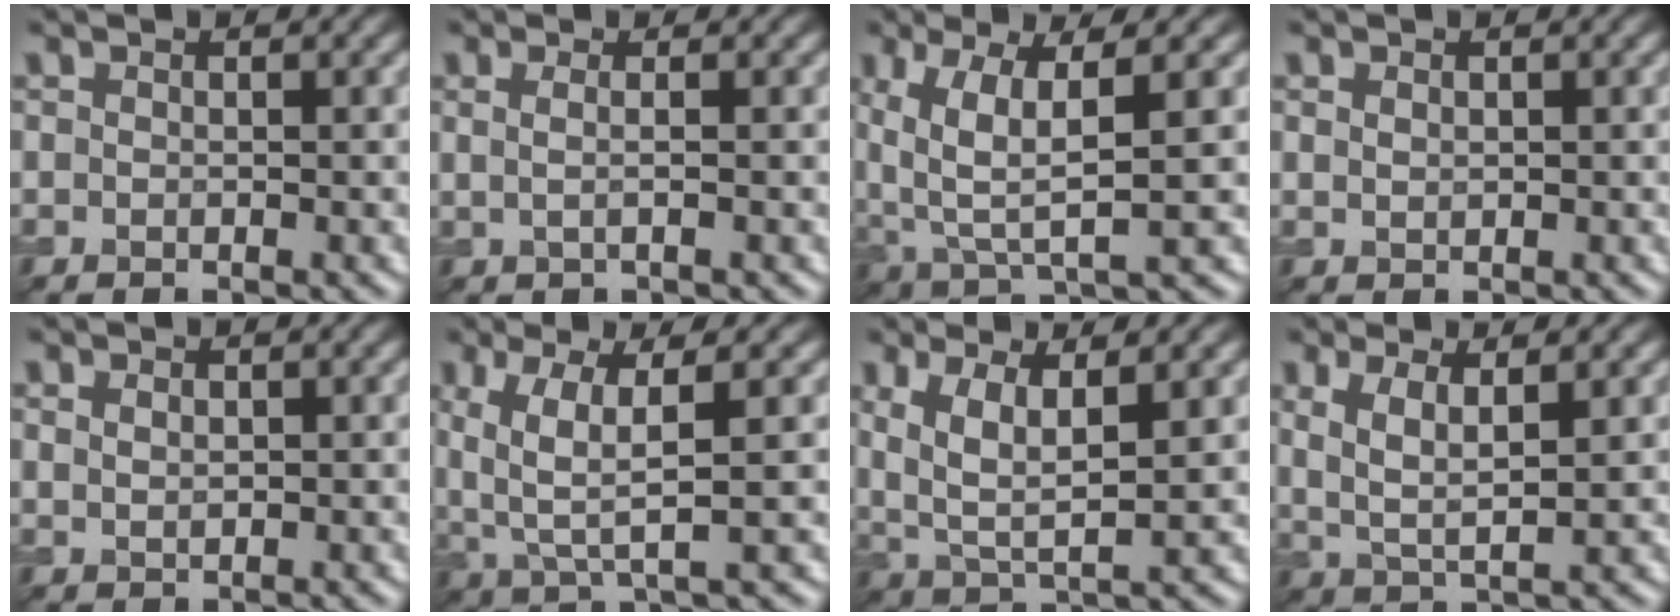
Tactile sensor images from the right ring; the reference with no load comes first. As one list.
[{"total": 1.6, "force": [0.4, 0.6, 1.4], "torque": [-0.016, 0.001, -0.011]}, {"total": 6.0, "force": [1.5, 1.8, 5.6], "torque": [-0.117, 0.001, 0.031]}, {"total": 0.6, "force": [0.4, 0.3, 0.2], "torque": [-0.005, 0.006, 0.008]}, {"total": 0.9, "force": [0.5, 0.6, 0.5], "torque": [-0.009, 0.005, 0.012]}, {"total": 5.2, "force": [1.1, 1.4, 4.9], "torque": [-0.106, 0.002, 0.025]}, {"total": 5.4, "force": [1.8, 2.1, 4.6], "torque": [-0.099, 0.001, 0.034]}, {"total": 3.8, "force": [1.3, 1.2, 3.3], "torque": [-0.071, 0.002, 0.028]}]